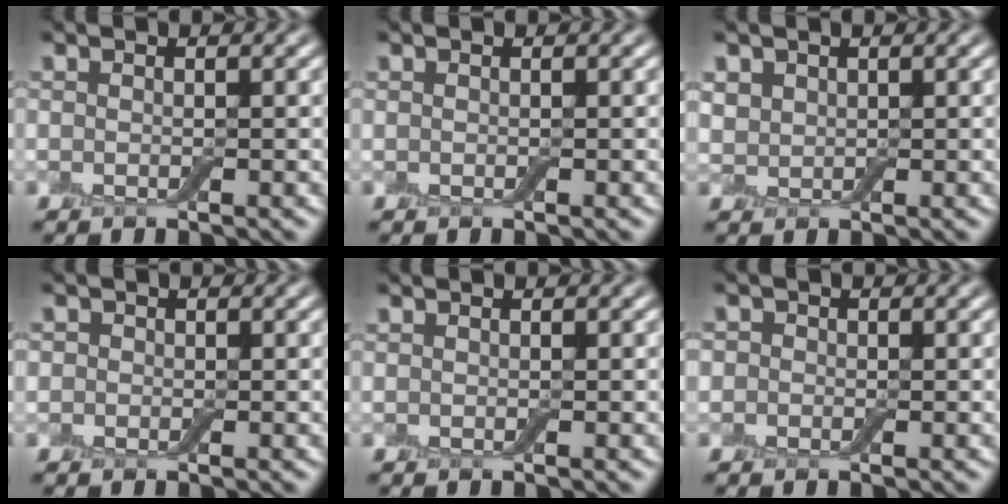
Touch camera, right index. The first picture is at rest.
{"total": 0.0}
{"total": 1.5, "force": [0.8, 1.2, 0.4], "torque": [-0.011, 0.000, 0.017]}
{"total": 0.8, "force": [-0.1, 0.8, 0.1], "torque": [0.004, -0.005, -0.006]}
{"total": 0.0}
{"total": 1.2, "force": [-0.1, 1.2, 0.2], "torque": [0.002, -0.003, -0.014]}